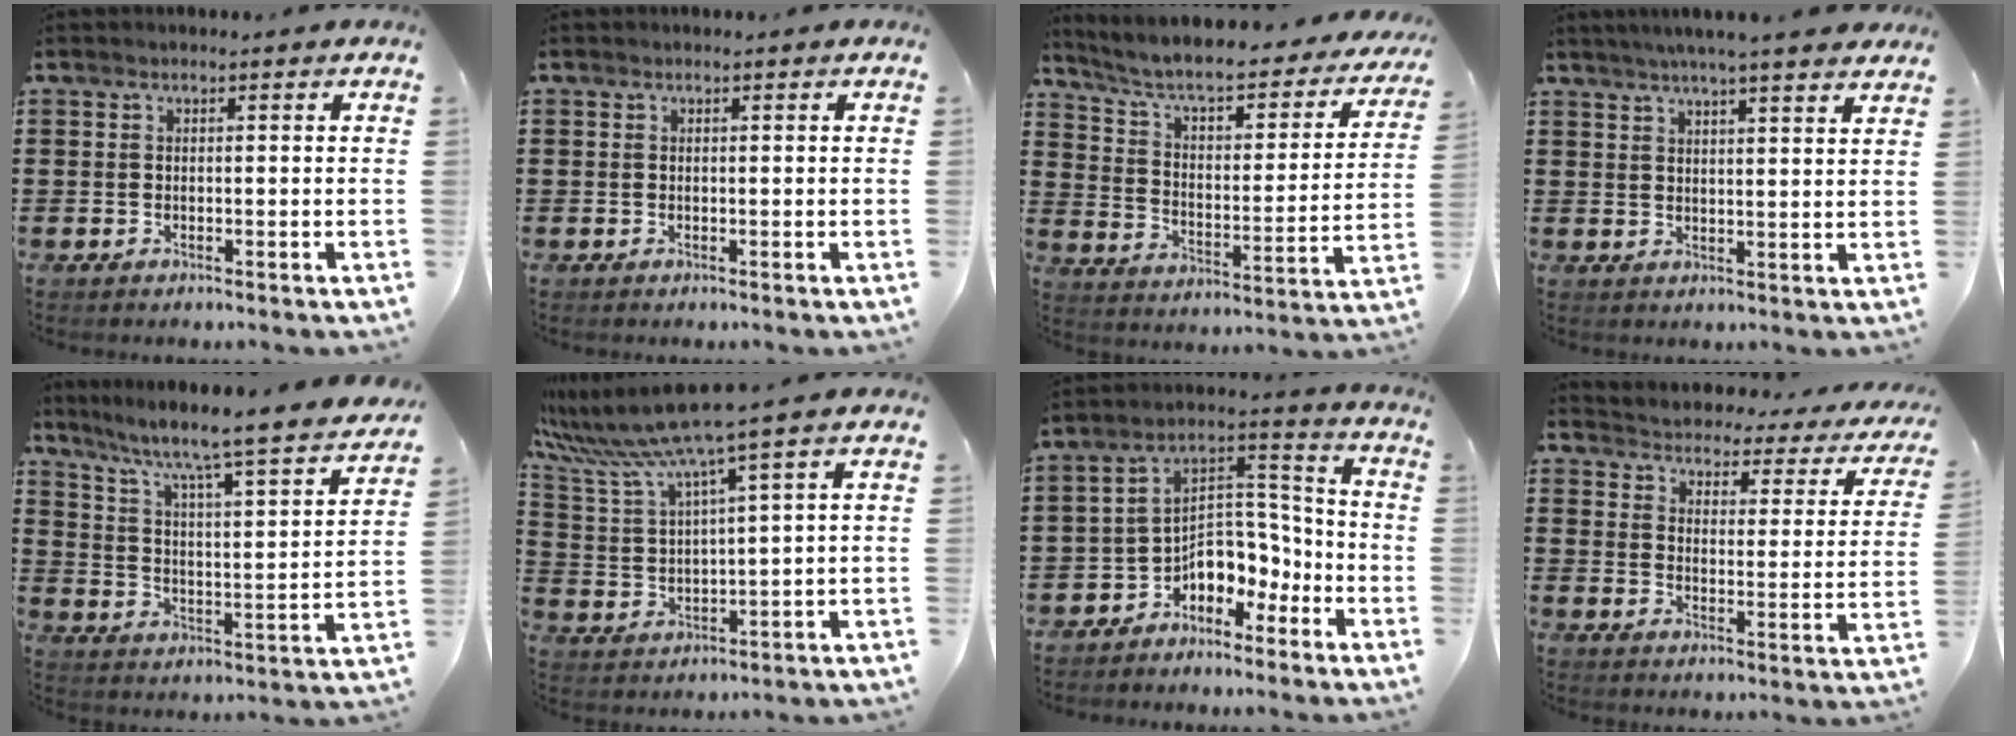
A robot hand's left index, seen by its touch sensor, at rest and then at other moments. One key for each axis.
{"total": 0.0}
{"total": 5.6, "fx": 4.7, "fy": 0.9, "fz": 2.8, "tx": -0.077, "ty": -0.038, "tz": 0.073}
{"total": 4.3, "fx": 3.8, "fy": -0.5, "fz": 1.9, "tx": -0.049, "ty": -0.008, "tz": 0.067}
{"total": 5.4, "fx": 4.6, "fy": -0.5, "fz": 2.7, "tx": -0.076, "ty": -0.054, "tz": 0.063}
{"total": 7.6, "fx": 5.9, "fy": -0.7, "fz": 4.8, "tx": -0.126, "ty": -0.045, "tz": 0.094}
{"total": 6.9, "fx": -5.0, "fy": 4.5, "fz": 1.5, "tx": -0.030, "ty": 0.014, "tz": -0.097}
{"total": 2.7, "fx": 2.7, "fy": 0.1, "fz": -0.3, "tx": -0.018, "ty": -0.031, "tz": 0.037}